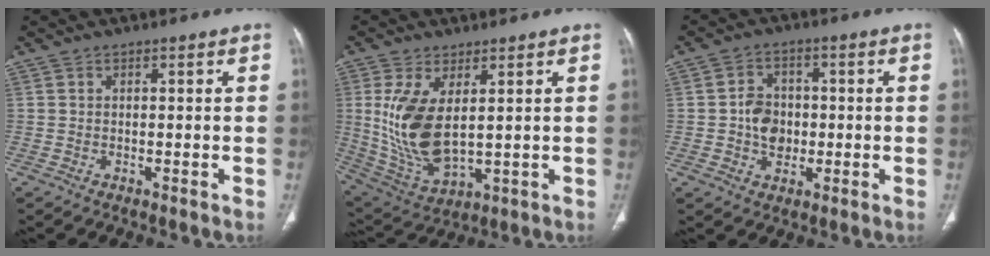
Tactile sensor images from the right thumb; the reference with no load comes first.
{"total": 13.3, "force": [2.3, 6.4, 11.4], "torque": [-0.235, -0.020, 0.066]}
{"total": 6.5, "force": [-0.6, 5.3, 3.8], "torque": [-0.038, 0.011, -0.013]}